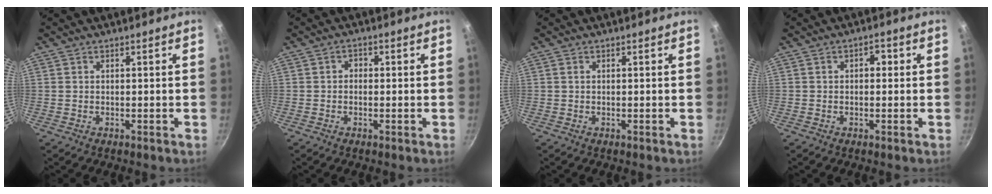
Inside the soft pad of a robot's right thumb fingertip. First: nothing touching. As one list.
[{"total": 1.6, "force": [-0.3, 1.4, 0.8], "torque": [-0.005, 0.005, -0.008]}, {"total": 0.0}, {"total": 2.2, "force": [0.1, 1.5, 1.5], "torque": [-0.011, 0.006, -0.003]}]